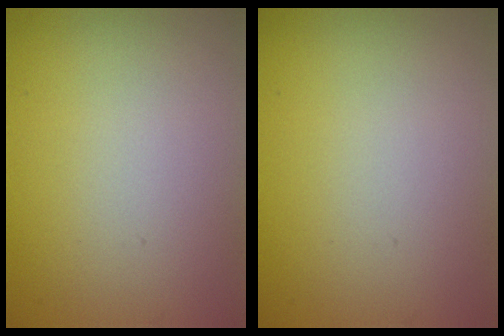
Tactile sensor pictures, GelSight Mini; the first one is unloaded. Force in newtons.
{"total": 0.0}